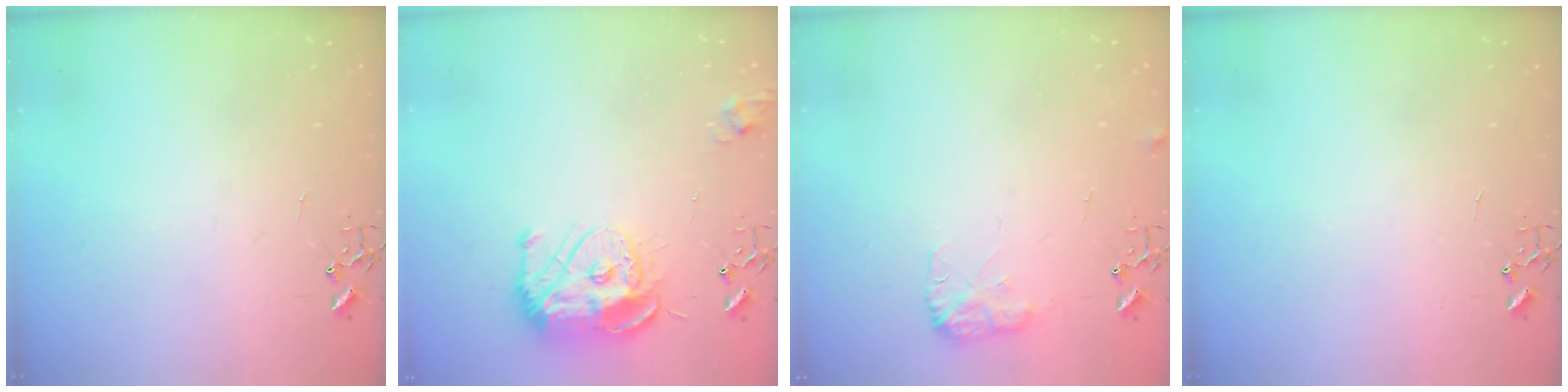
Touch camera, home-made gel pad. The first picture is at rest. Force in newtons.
{"total": 13.5, "press": 13.4, "slide": 1.2}
{"total": 8.3, "press": 8.3, "slide": 0.2}
{"total": 0.0}